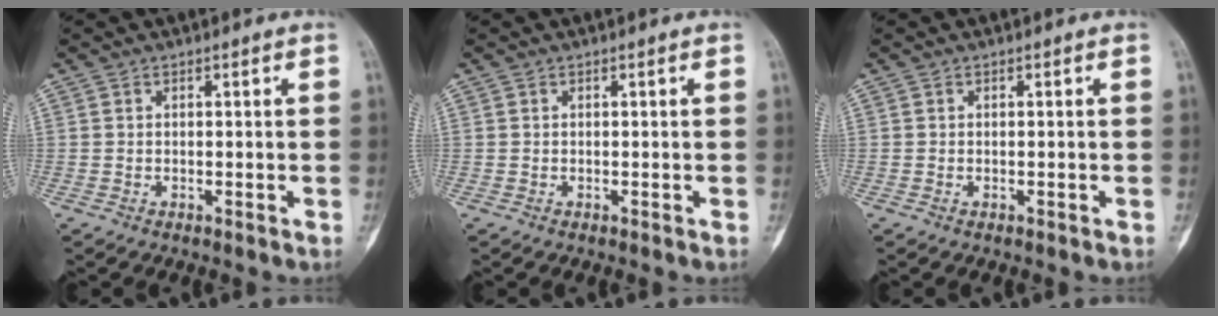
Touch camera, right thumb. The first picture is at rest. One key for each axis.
{"total": 0.0}
{"total": 0.0}